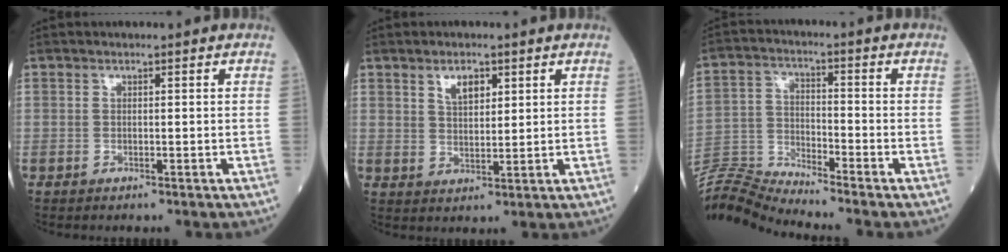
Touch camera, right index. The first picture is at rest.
{"total": 3.8, "force": [2.0, 1.8, 2.7], "torque": [-0.051, 0.003, 0.040]}
{"total": 9.3, "force": [-9.0, -2.2, 0.0], "torque": [-0.009, 0.014, -0.174]}